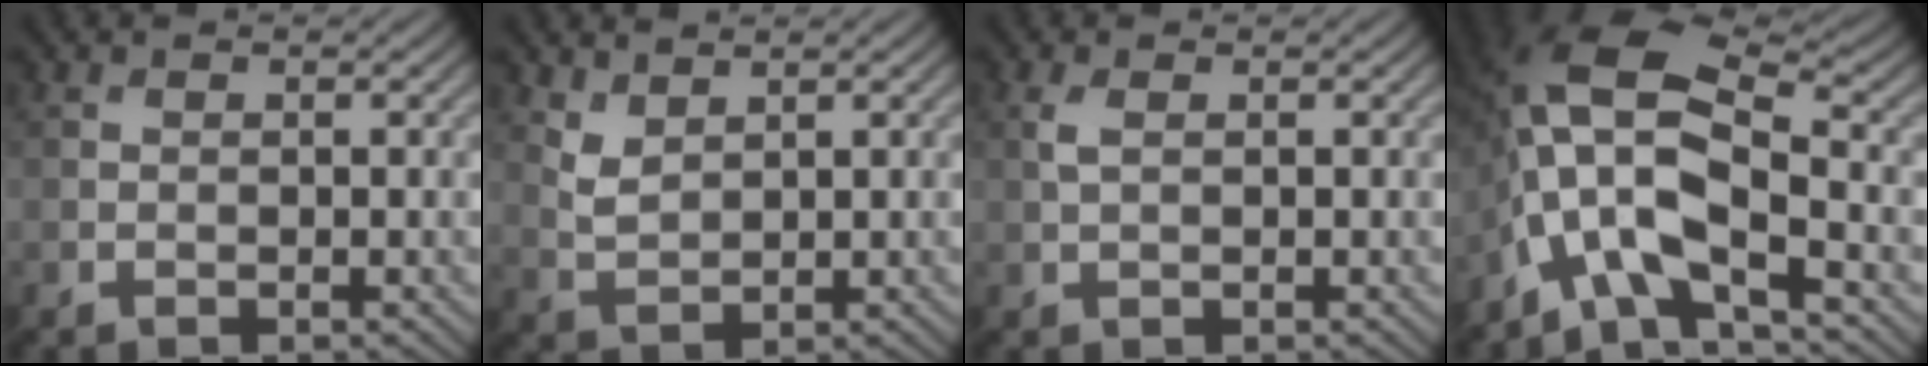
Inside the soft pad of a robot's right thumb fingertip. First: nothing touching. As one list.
[{"total": 2.8, "force": [2.1, 1.2, 1.5], "torque": [-0.041, -0.003, 0.051]}, {"total": 1.4, "force": [0.5, 0.6, 1.2], "torque": [-0.035, 0.003, 0.009]}, {"total": 13.8, "force": [-3.8, 5.8, 11.9], "torque": [-0.244, -0.002, -0.080]}]